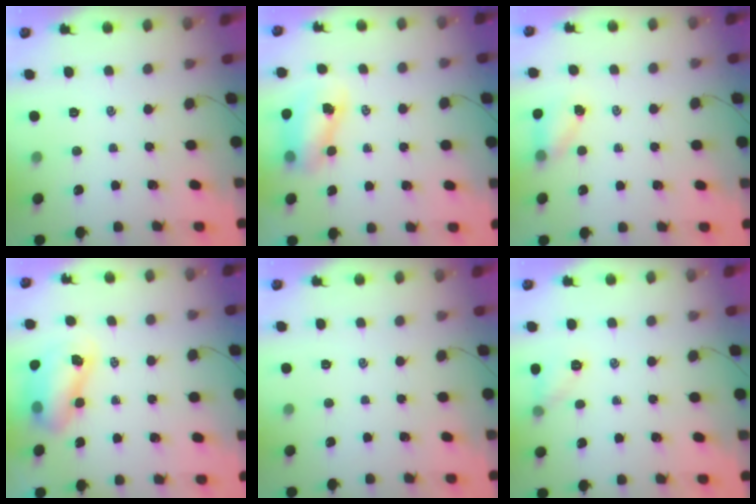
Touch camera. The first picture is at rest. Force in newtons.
{"total": 7.9, "press": 7.7, "slide": 1.5}
{"total": 4.1, "press": 4.0, "slide": 0.7}
{"total": 8.2, "press": 8.0, "slide": 2.0}
{"total": 0.0}
{"total": 5.9, "press": 5.8, "slide": 1.0}